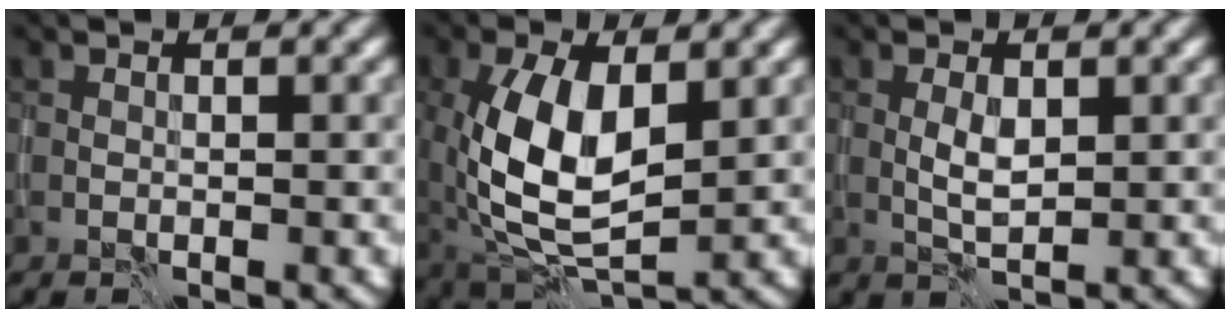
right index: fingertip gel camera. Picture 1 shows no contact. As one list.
[{"total": 9.0, "force": [0.5, 4.6, 7.7], "torque": [-0.163, -0.001, 0.011]}, {"total": 1.9, "force": [0.1, 0.8, 1.7], "torque": [-0.038, -0.001, 0.004]}]